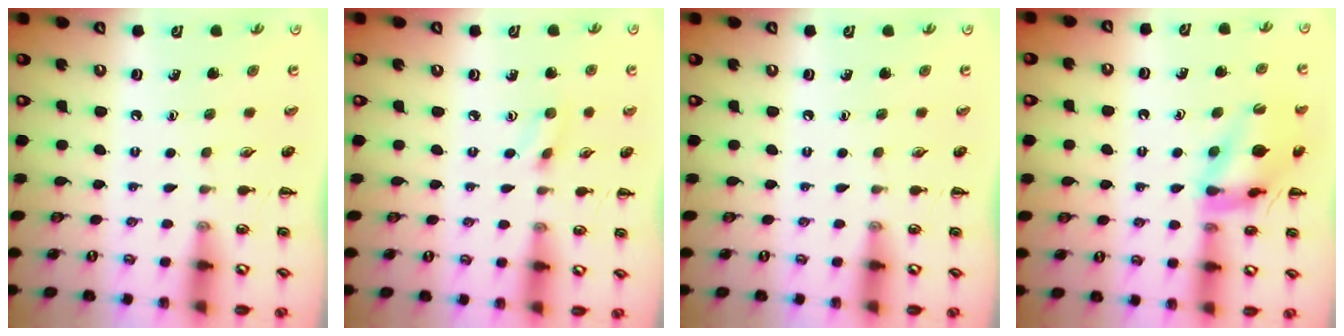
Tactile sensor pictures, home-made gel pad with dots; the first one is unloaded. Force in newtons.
{"total": 2.5, "press": 2.4, "slide": 0.9}
{"total": 0.0}
{"total": 13.9, "press": 13.8, "slide": 1.5}